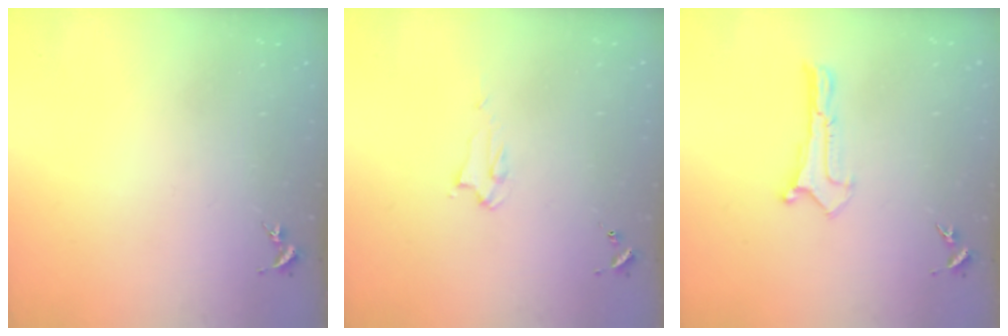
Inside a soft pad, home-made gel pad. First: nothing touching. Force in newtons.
{"total": 2.2, "press": 2.2, "slide": 0.2}
{"total": 0.0}